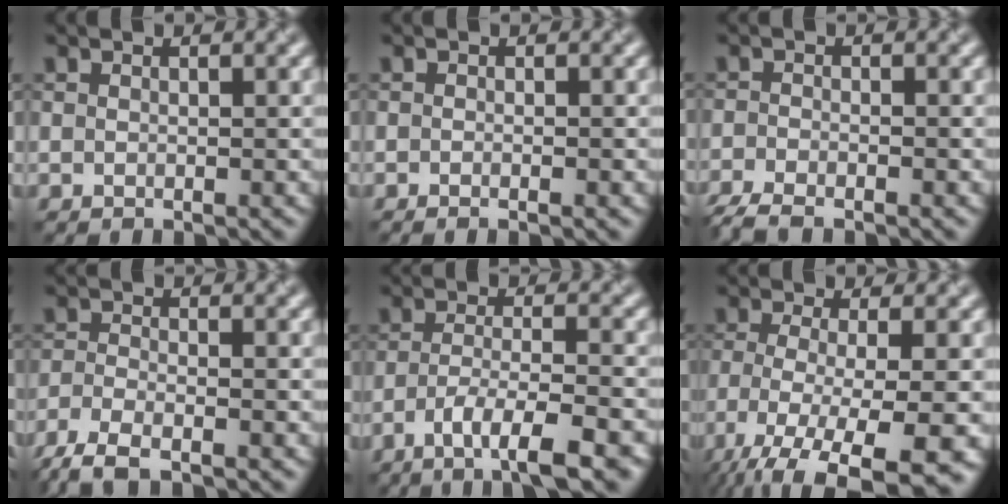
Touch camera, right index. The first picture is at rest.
{"total": 0.6, "force": [-0.4, -0.2, 0.4], "torque": [-0.005, -0.003, -0.006]}
{"total": 3.3, "force": [-2.8, 0.5, 1.6], "torque": [-0.036, -0.011, -0.065]}
{"total": 4.1, "force": [-3.4, 0.8, 2.1], "torque": [-0.047, -0.012, -0.077]}
{"total": 6.4, "force": [-3.9, 1.2, 5.0], "torque": [-0.081, 0.001, -0.066]}
{"total": 12.0, "force": [-7.8, 3.6, 8.3], "torque": [-0.166, -0.054, -0.110]}